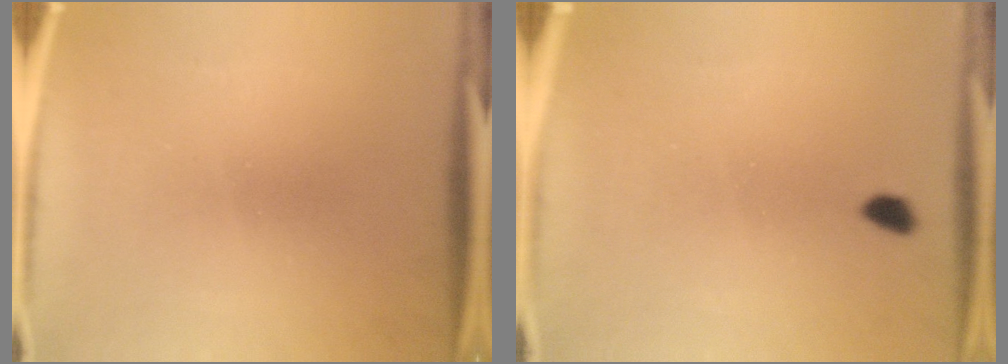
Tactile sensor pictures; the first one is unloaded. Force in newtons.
{"total": 1.7}